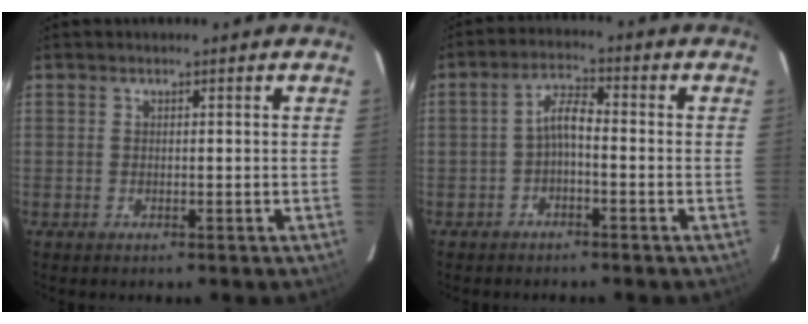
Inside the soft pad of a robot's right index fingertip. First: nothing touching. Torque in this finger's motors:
{"motor_torque": [0.50, -0.17, 0.41, 0.08]}